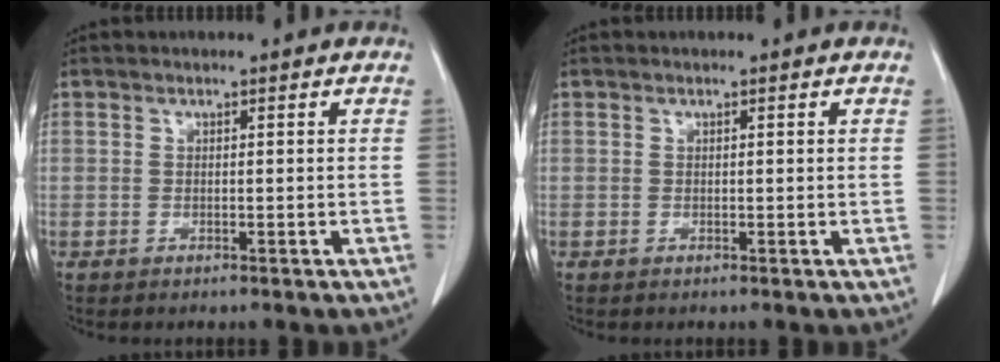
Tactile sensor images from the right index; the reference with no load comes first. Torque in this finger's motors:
{"motor_torque": [-0.10, 0.05, -0.02, -0.01]}